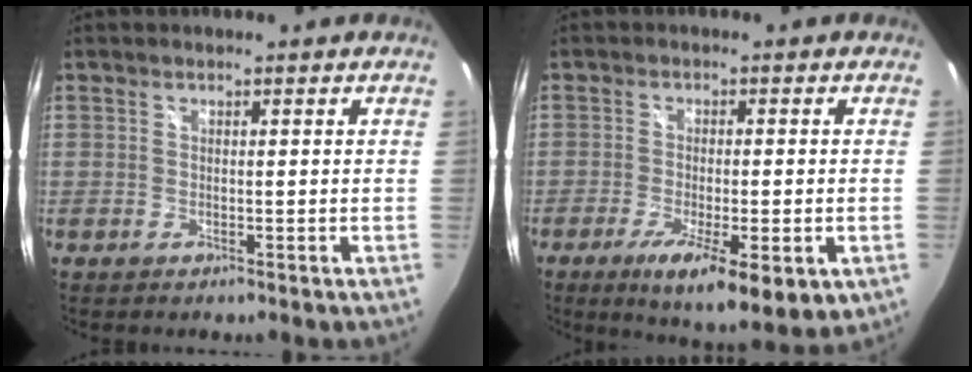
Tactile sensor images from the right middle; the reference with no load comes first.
{"total": 12.0, "force": [-5.3, 3.2, 10.3], "torque": [-0.183, -0.041, -0.079]}